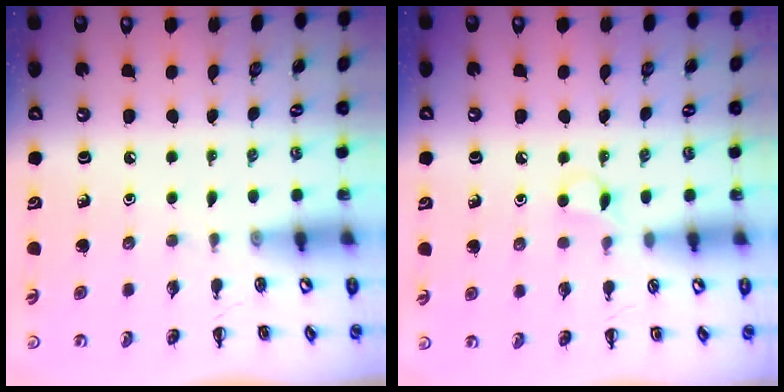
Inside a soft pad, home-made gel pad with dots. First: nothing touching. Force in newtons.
{"total": 3.7, "press": 3.5, "slide": 1.1}